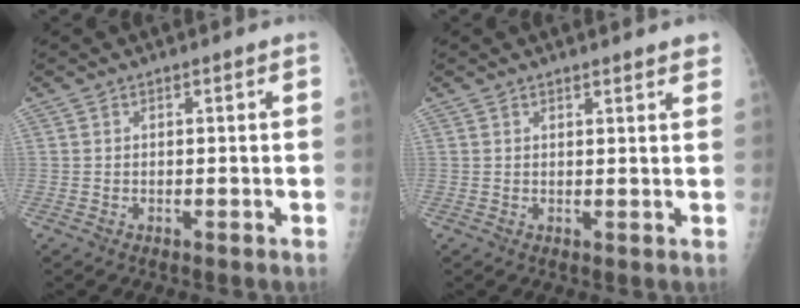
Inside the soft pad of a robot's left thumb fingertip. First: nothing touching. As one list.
[{"total": 3.4, "force": [3.0, 0.4, 1.6], "torque": [-0.011, -0.010, 0.030]}]